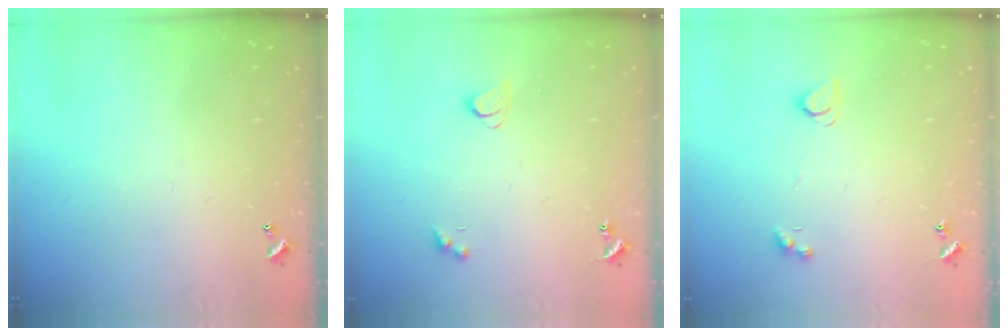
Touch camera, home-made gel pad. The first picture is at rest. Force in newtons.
{"total": 2.1, "press": 2.1, "slide": 0.4}
{"total": 2.6, "press": 2.6, "slide": 0.5}